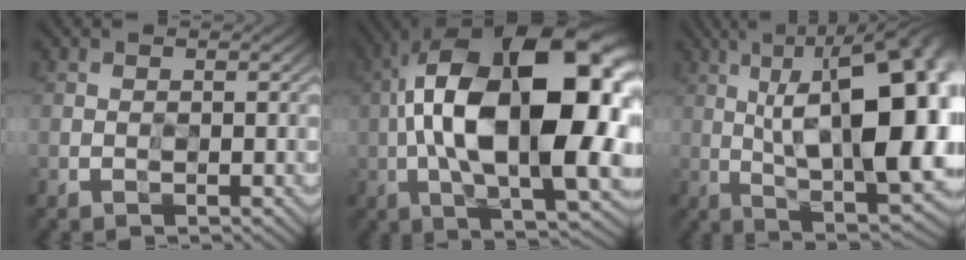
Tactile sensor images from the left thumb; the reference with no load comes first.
{"total": 19.9, "force": [0.1, 9.2, 17.7], "torque": [-0.310, 0.014, -0.012]}
{"total": 20.3, "force": [1.5, 8.6, 18.3], "torque": [-0.229, 0.050, 0.019]}